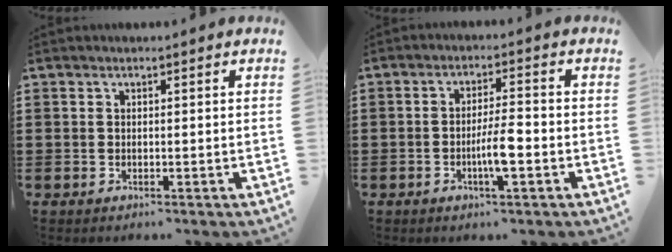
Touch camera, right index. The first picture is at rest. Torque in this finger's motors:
{"motor_torque": [1.07, 1.06, 0.38, 0.06]}